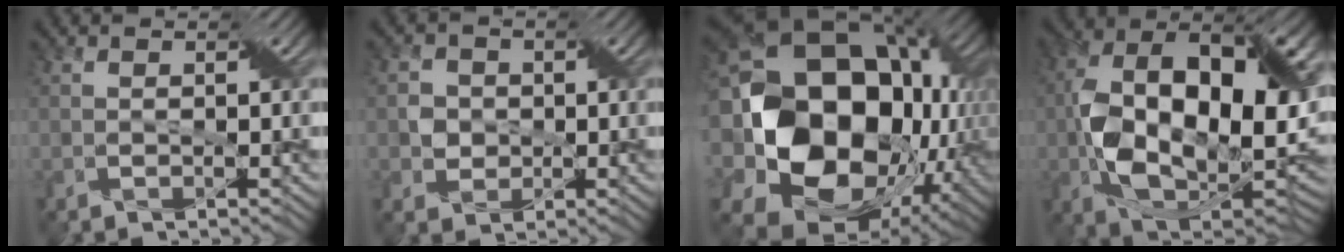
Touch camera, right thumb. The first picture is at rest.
{"total": 3.1, "force": [0.1, 3.1, 0.6], "torque": [-0.020, 0.002, -0.009]}
{"total": 23.0, "force": [-1.3, 16.9, 15.6], "torque": [-0.335, -0.042, -0.005]}
{"total": 17.9, "force": [0.7, 11.2, 14.0], "torque": [-0.262, -0.021, 0.025]}